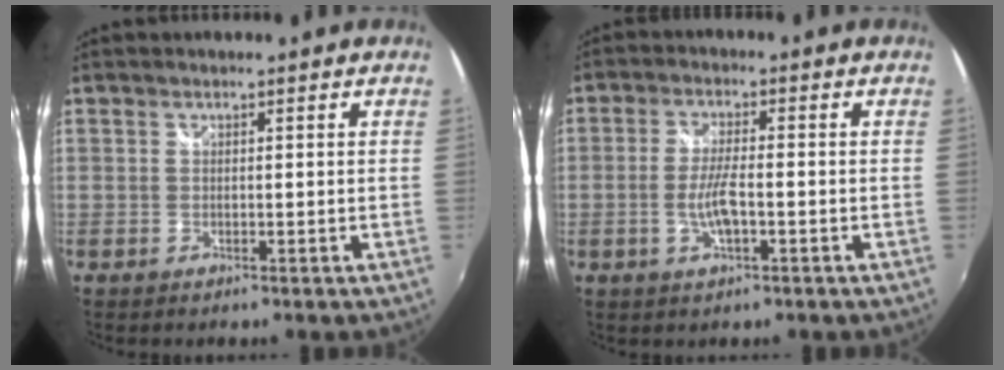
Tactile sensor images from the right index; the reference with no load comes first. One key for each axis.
{"total": 5.2, "fx": -1.5, "fy": 1.1, "fz": 4.9, "tx": -0.099, "ty": -0.001, "tz": -0.027}